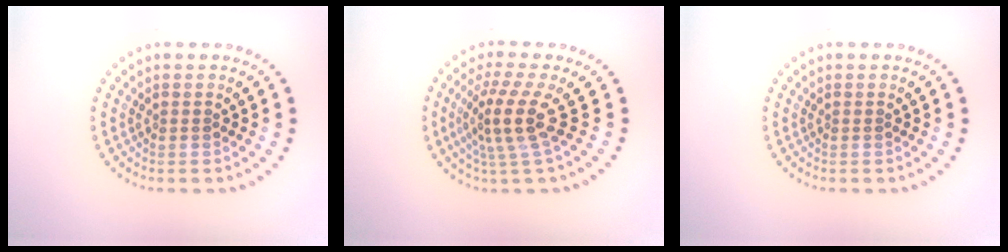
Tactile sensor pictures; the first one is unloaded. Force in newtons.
{"total": 3.9, "press": 2.7, "slide": 2.8}
{"total": 0.0}